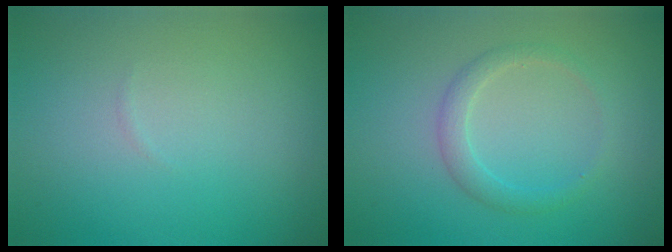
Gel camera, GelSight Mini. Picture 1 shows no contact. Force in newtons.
{"total": 1.8, "press": 1.8, "slide": 0.0}